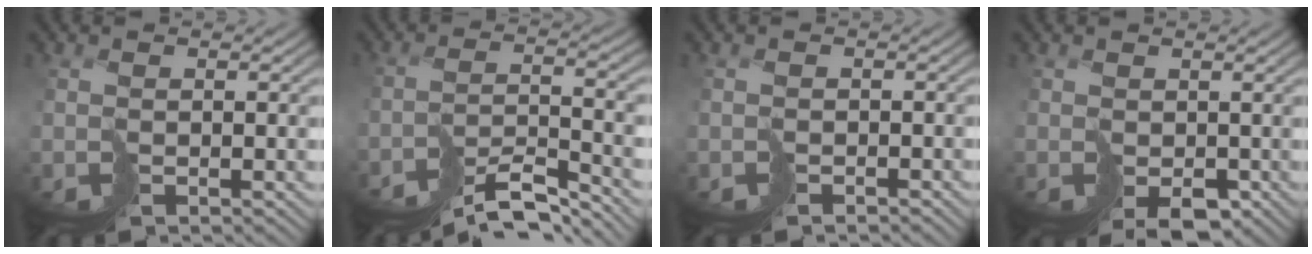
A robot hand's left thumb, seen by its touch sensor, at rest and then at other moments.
{"total": 8.4, "force": [-7.5, 1.1, 3.7], "torque": [-0.053, 0.003, -0.120]}
{"total": 1.3, "force": [-1.0, 0.9, 0.0], "torque": [0.009, -0.004, -0.021]}
{"total": 2.8, "force": [-0.9, 2.1, 1.7], "torque": [-0.031, -0.006, -0.006]}